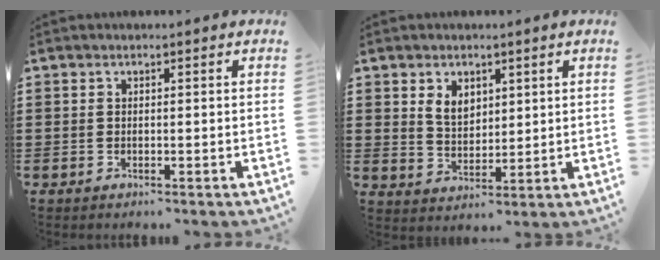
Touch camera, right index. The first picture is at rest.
{"total": 4.3, "force": [2.0, 3.0, 2.2], "torque": [-0.053, 0.011, 0.036]}